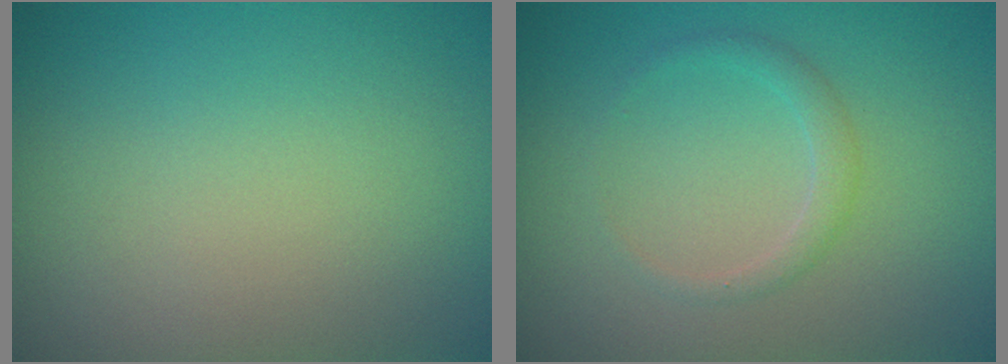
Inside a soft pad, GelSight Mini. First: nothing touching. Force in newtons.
{"total": 1.2, "press": 1.2, "slide": 0.0}